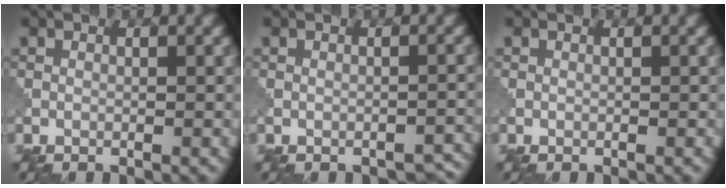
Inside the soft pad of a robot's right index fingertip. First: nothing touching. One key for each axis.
{"total": 1.5, "fx": -1.3, "fy": 0.5, "fz": 0.4, "tx": -0.002, "ty": -0.002, "tz": -0.015}
{"total": 0.0}